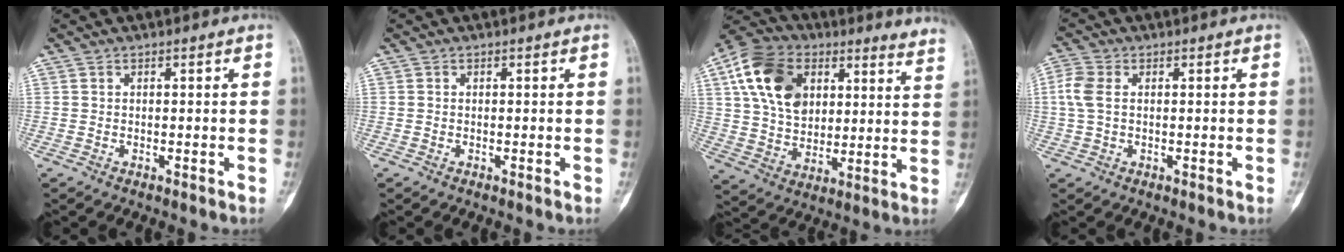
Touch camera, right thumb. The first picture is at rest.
{"total": 0.0}
{"total": 20.6, "force": [10.8, 12.5, 12.3], "torque": [-0.166, -0.008, 0.176]}
{"total": 4.7, "force": [0.7, 2.9, 3.7], "torque": [-0.106, 0.010, 0.011]}